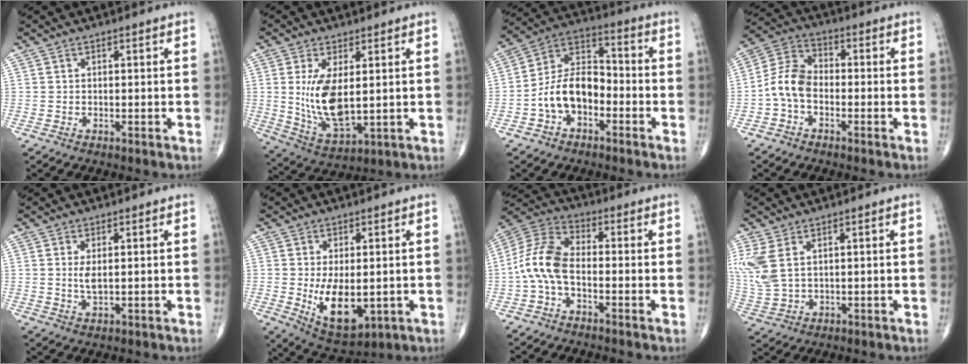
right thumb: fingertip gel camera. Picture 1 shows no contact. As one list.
[{"total": 11.5, "force": [1.3, 5.1, 10.2], "torque": [-0.193, -0.024, 0.041]}, {"total": 11.8, "force": [-3.7, 7.6, 8.3], "torque": [-0.134, 0.048, -0.078]}, {"total": 7.8, "force": [-2.1, 5.2, 5.4], "torque": [-0.098, 0.031, -0.055]}, {"total": 2.6, "force": [0.5, 0.9, 2.3], "torque": [-0.046, -0.009, 0.015]}, {"total": 10.5, "force": [-1.3, 5.5, 8.9], "torque": [-0.132, -0.018, -0.001]}, {"total": 9.9, "force": [-2.2, 5.3, 8.1], "torque": [-0.171, 0.033, -0.057]}, {"total": 8.4, "force": [3.0, 4.7, 6.2], "torque": [-0.166, -0.002, 0.074]}]